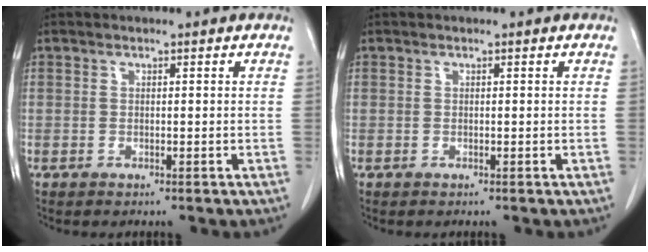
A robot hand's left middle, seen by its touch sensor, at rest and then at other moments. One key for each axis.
{"total": 0.0}